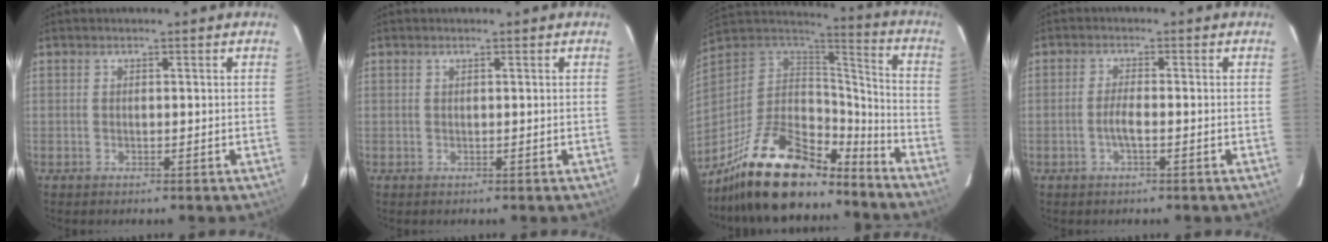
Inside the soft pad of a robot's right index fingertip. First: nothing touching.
{"total": 0.0}
{"total": 23.8, "force": [-17.9, 9.1, 12.8], "torque": [-0.257, 0.000, -0.294]}
{"total": 2.5, "force": [-0.9, 0.3, 2.3], "torque": [-0.047, 0.000, -0.017]}